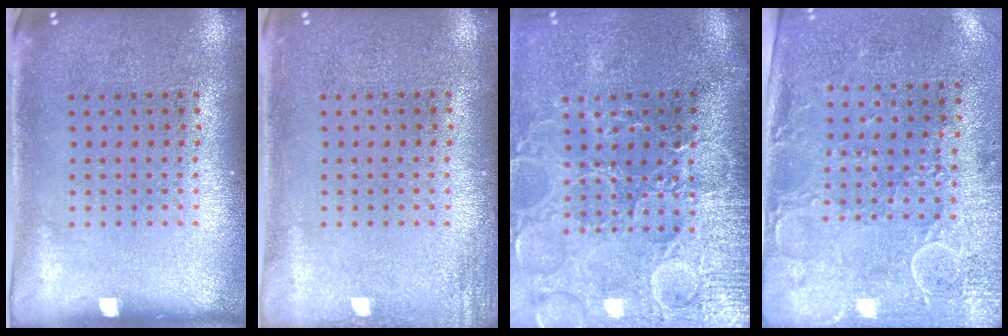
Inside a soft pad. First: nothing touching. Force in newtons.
{"total": 1.2, "press": 1.2, "slide": 0.1}
{"total": 4.3, "press": 3.8, "slide": 1.9}
{"total": 3.0, "press": 2.4, "slide": 1.7}